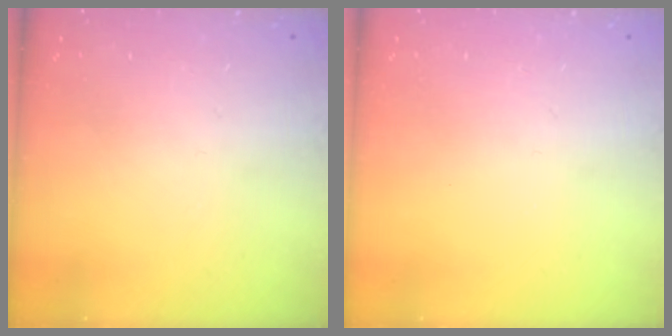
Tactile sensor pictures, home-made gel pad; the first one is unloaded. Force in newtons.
{"total": 0.0}